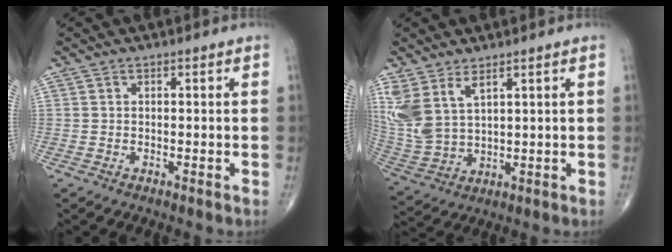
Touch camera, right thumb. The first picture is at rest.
{"total": 11.1, "force": [5.6, 5.8, 7.6], "torque": [-0.177, -0.022, 0.134]}